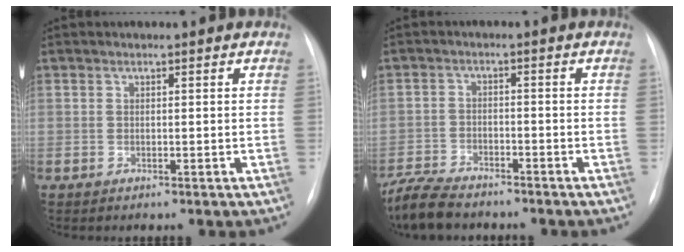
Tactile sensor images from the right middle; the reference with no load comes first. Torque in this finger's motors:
{"motor_torque": [0.66, -0.66, 0.04, 0.04]}